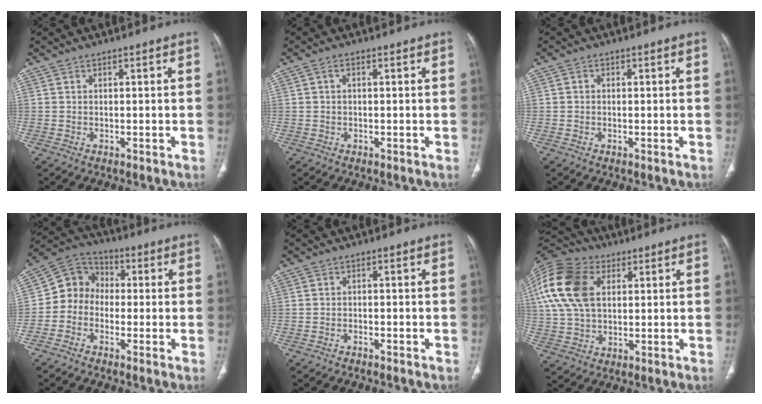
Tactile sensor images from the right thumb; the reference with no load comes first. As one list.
[{"total": 1.1, "force": [0.2, 0.6, 1.0], "torque": [-0.019, 0.004, 0.001]}, {"total": 0.9, "force": [-0.1, 0.8, 0.3], "torque": [0.000, 0.003, -0.006]}, {"total": 8.0, "force": [-1.4, 7.2, 3.3], "torque": [-0.037, 0.041, -0.046]}, {"total": 1.0, "force": [-0.9, 0.3, 0.4], "torque": [-0.014, 0.008, -0.012]}, {"total": 17.3, "force": [4.3, 11.8, 11.9], "torque": [-0.257, 0.013, 0.077]}]